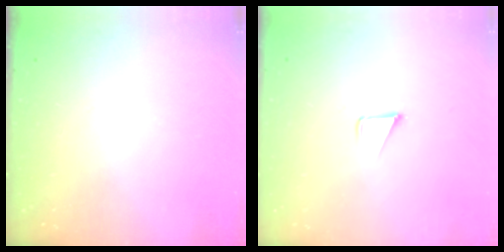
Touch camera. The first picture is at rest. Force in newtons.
{"total": 1.7, "press": 1.7, "slide": 0.1}